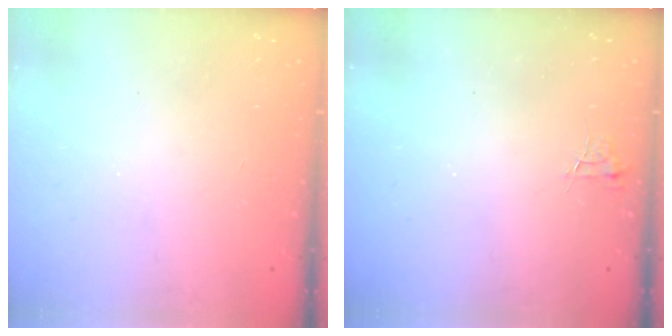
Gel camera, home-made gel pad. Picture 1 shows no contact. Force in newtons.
{"total": 3.7, "press": 3.7, "slide": 0.4}